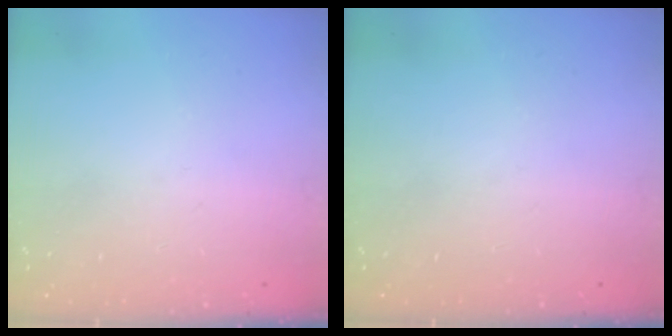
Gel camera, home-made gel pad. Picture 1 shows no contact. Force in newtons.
{"total": 0.0}